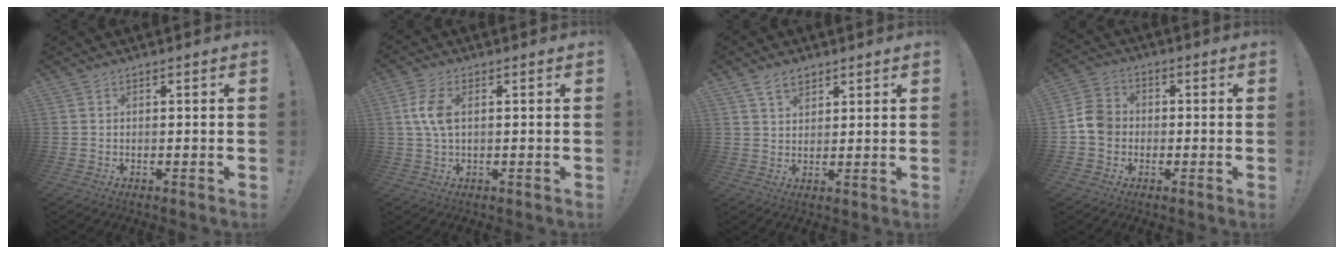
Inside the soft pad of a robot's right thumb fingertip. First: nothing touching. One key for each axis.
{"total": 7.0, "fx": 1.1, "fy": 4.0, "fz": 5.7, "tx": -0.120, "ty": 0.002, "tz": 0.017}
{"total": 5.2, "fx": 3.5, "fy": 3.0, "fz": 2.3, "tx": -0.034, "ty": -0.013, "tz": 0.063}
{"total": 8.0, "fx": -1.4, "fy": 7.0, "fz": 3.6, "tx": -0.066, "ty": 0.023, "tz": -0.022}